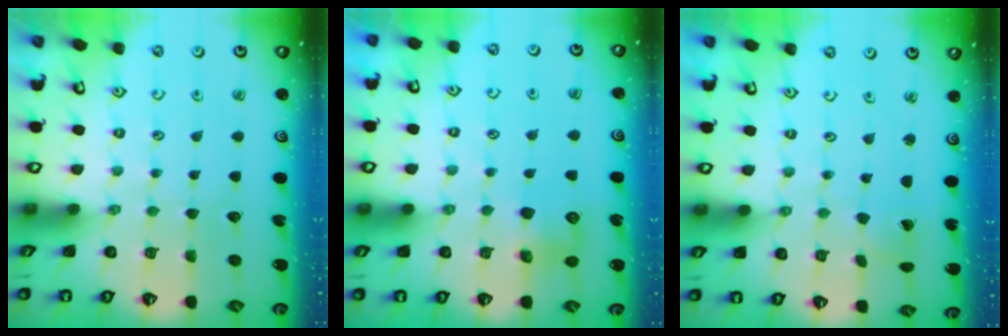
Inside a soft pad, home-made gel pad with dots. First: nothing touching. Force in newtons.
{"total": 8.3, "press": 8.3, "slide": 0.5}
{"total": 2.8, "press": 2.8, "slide": 0.2}